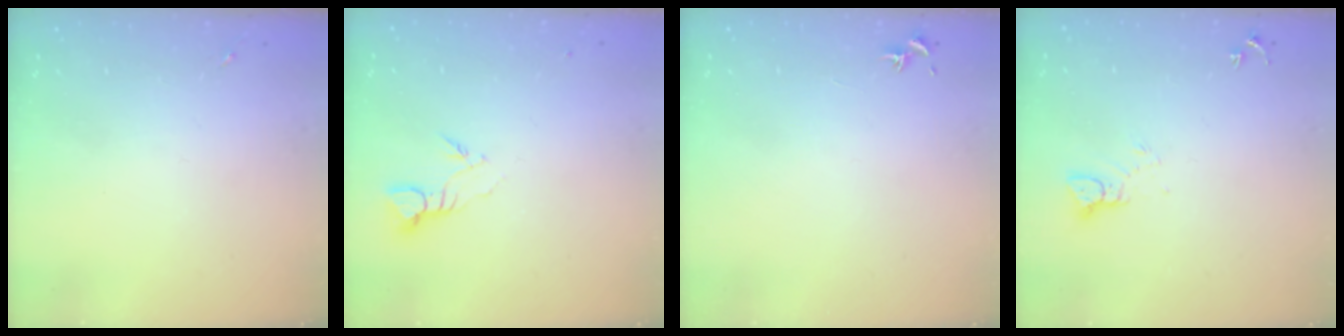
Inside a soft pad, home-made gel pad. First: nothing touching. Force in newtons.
{"total": 3.7, "press": 3.6, "slide": 0.3}
{"total": 0.7, "press": 0.7, "slide": 0.3}
{"total": 3.5, "press": 3.5, "slide": 0.3}